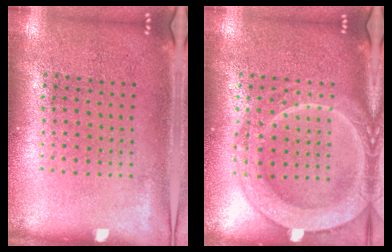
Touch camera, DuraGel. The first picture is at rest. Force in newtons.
{"total": 4.2, "press": 4.2, "slide": 0.5}